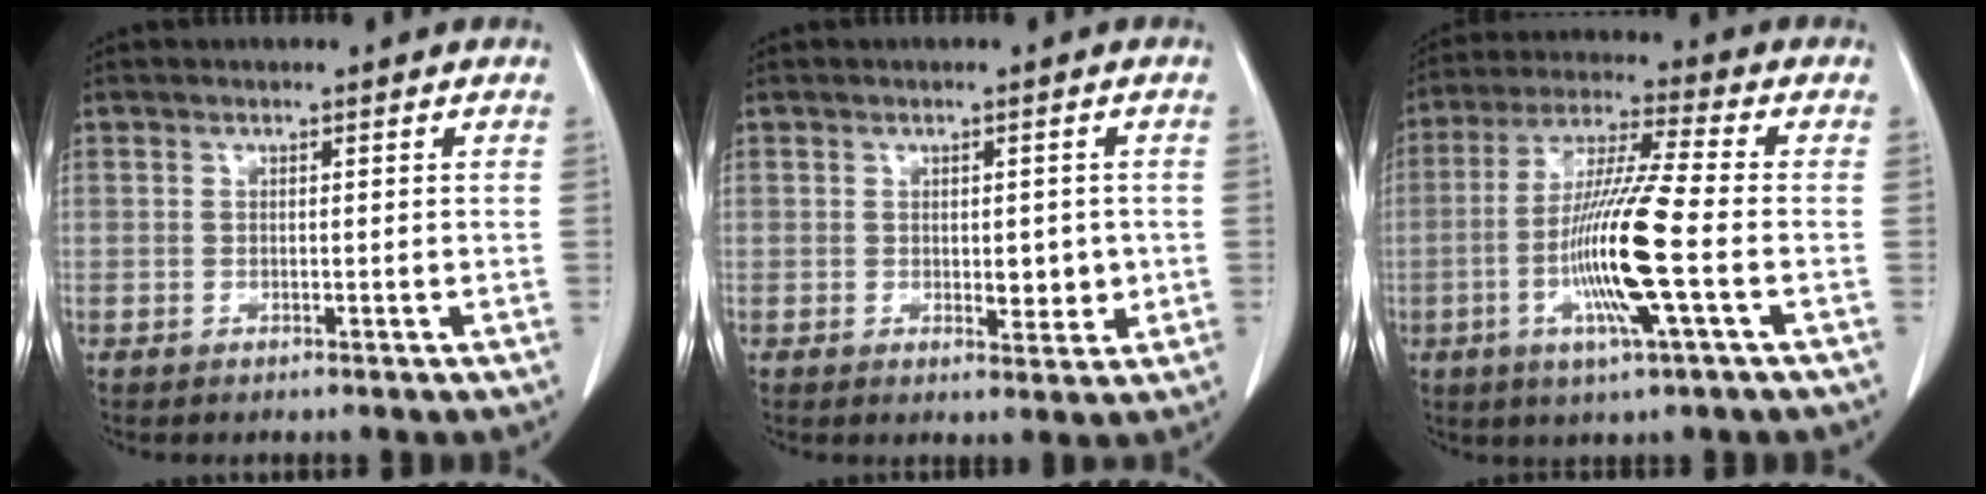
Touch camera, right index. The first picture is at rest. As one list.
[{"total": 3.8, "force": [-0.2, 2.0, 3.2], "torque": [-0.035, -0.004, 0.005]}, {"total": 13.6, "force": [-3.2, -0.2, 13.2], "torque": [-0.266, -0.011, -0.068]}]